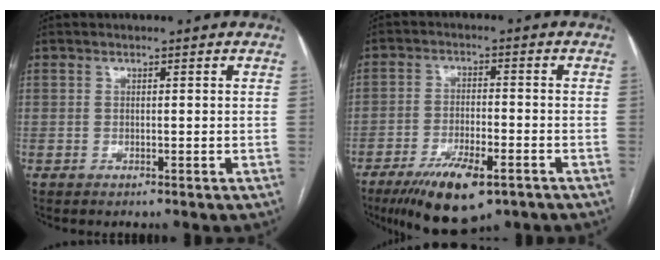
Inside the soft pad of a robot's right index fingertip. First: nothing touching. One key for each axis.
{"total": 11.2, "fx": -6.8, "fy": 3.4, "fz": 8.2, "tx": -0.141, "ty": -0.016, "tz": -0.109}